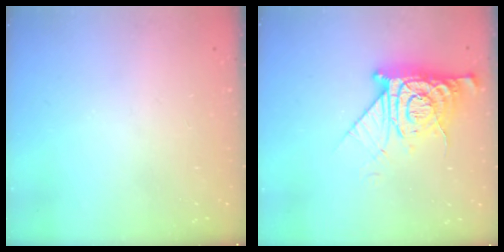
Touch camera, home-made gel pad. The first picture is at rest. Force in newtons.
{"total": 8.9, "press": 8.8, "slide": 1.1}